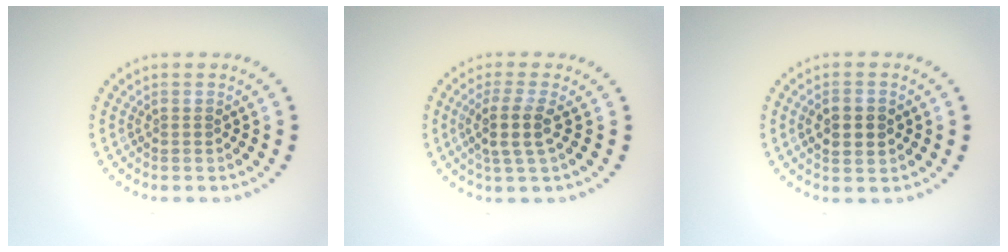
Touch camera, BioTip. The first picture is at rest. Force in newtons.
{"total": 2.9, "press": 2.3, "slide": 1.6}
{"total": 3.5, "press": 3.5, "slide": 0.1}